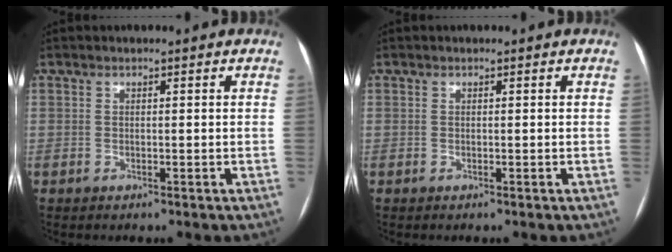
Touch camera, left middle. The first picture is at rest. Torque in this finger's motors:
{"motor_torque": [0.24, -0.43, 0.00, 0.00]}